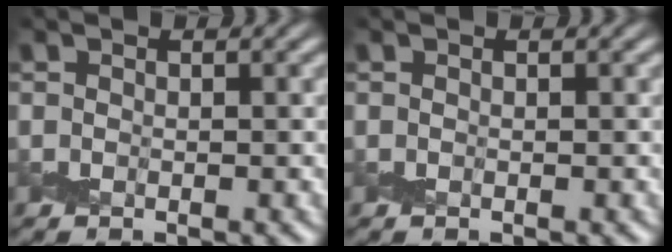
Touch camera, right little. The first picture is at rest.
{"total": 0.0}